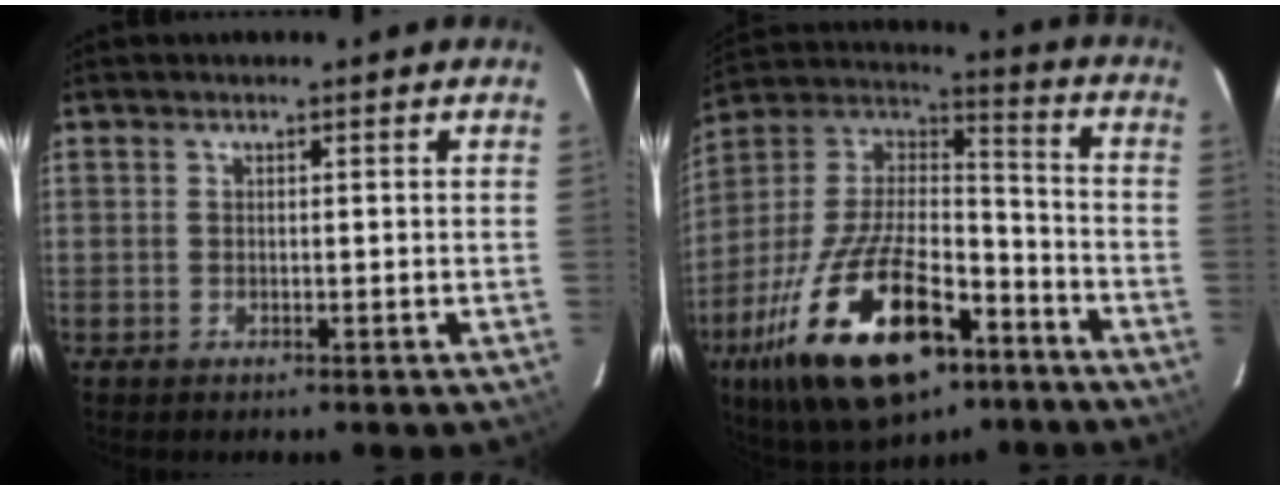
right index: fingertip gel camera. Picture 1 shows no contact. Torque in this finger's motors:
{"motor_torque": [2.12, -0.01, 0.97, 0.18]}